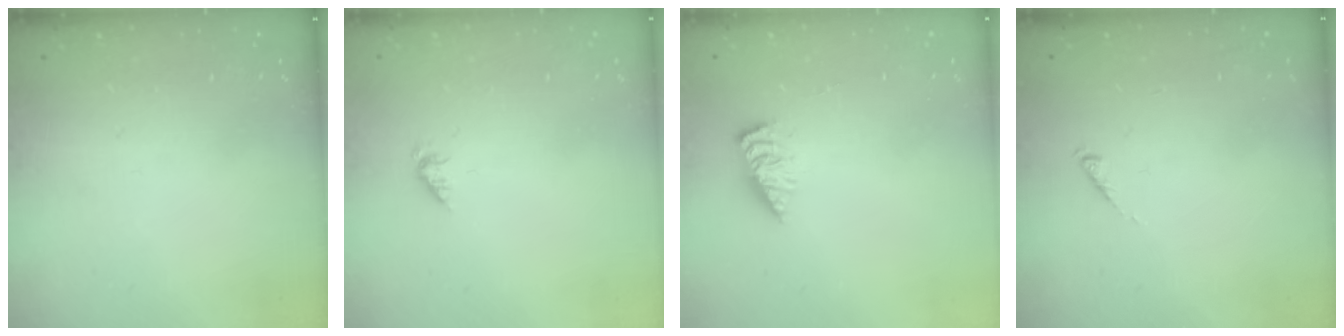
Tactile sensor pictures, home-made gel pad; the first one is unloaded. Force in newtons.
{"total": 1.2, "press": 1.2, "slide": 0.2}
{"total": 2.8, "press": 2.8, "slide": 0.4}
{"total": 0.0}